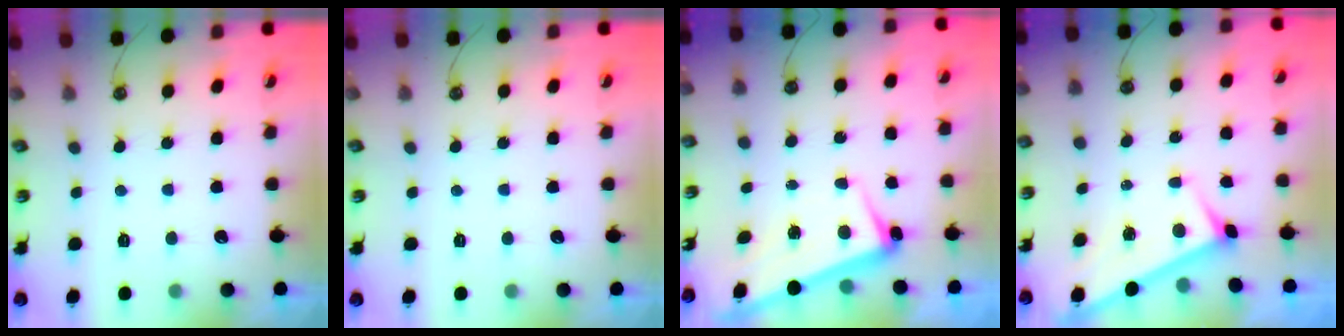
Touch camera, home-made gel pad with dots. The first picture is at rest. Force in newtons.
{"total": 0.8, "press": 0.8, "slide": 0.1}
{"total": 2.4, "press": 2.2, "slide": 0.9}
{"total": 3.4, "press": 3.4, "slide": 0.2}